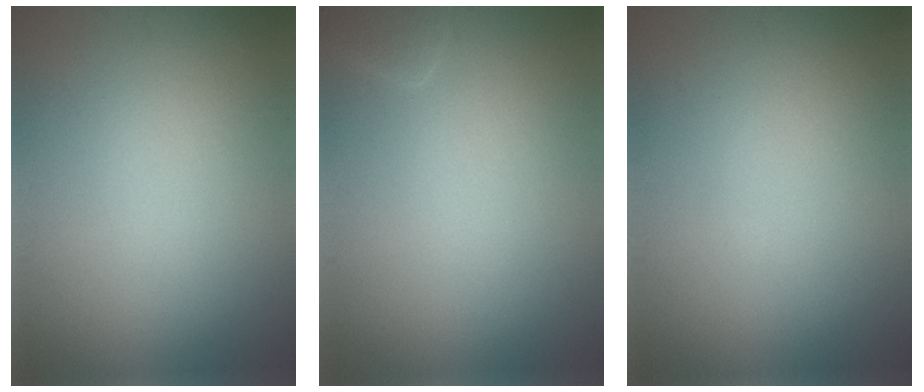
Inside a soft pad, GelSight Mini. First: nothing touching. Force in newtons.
{"total": 1.3, "press": 1.3, "slide": 0.1}
{"total": 0.0}